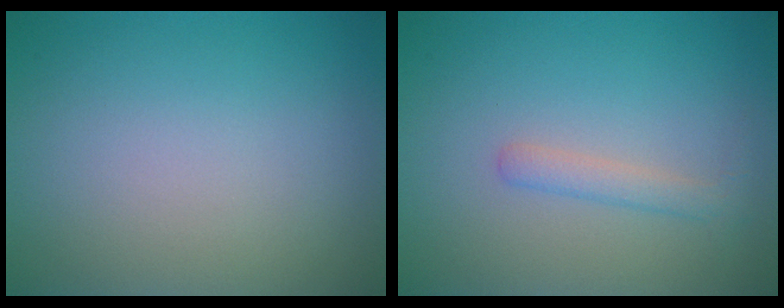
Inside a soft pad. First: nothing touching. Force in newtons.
{"total": 1.6, "press": 1.6, "slide": 0.0}